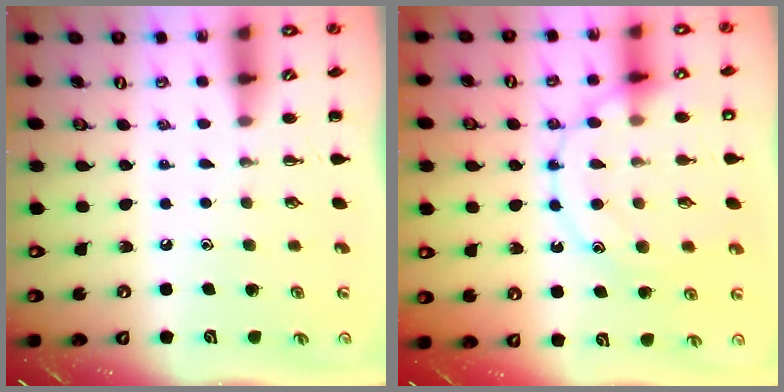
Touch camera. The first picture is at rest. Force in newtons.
{"total": 15.9, "press": 15.9, "slide": 1.2}